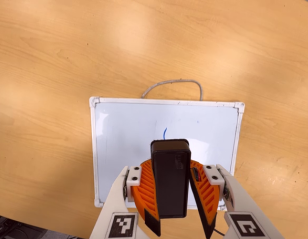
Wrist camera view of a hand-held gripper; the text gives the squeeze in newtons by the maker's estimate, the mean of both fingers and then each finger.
{"total": 9.9, "left": 10.0, "right": 9.8}